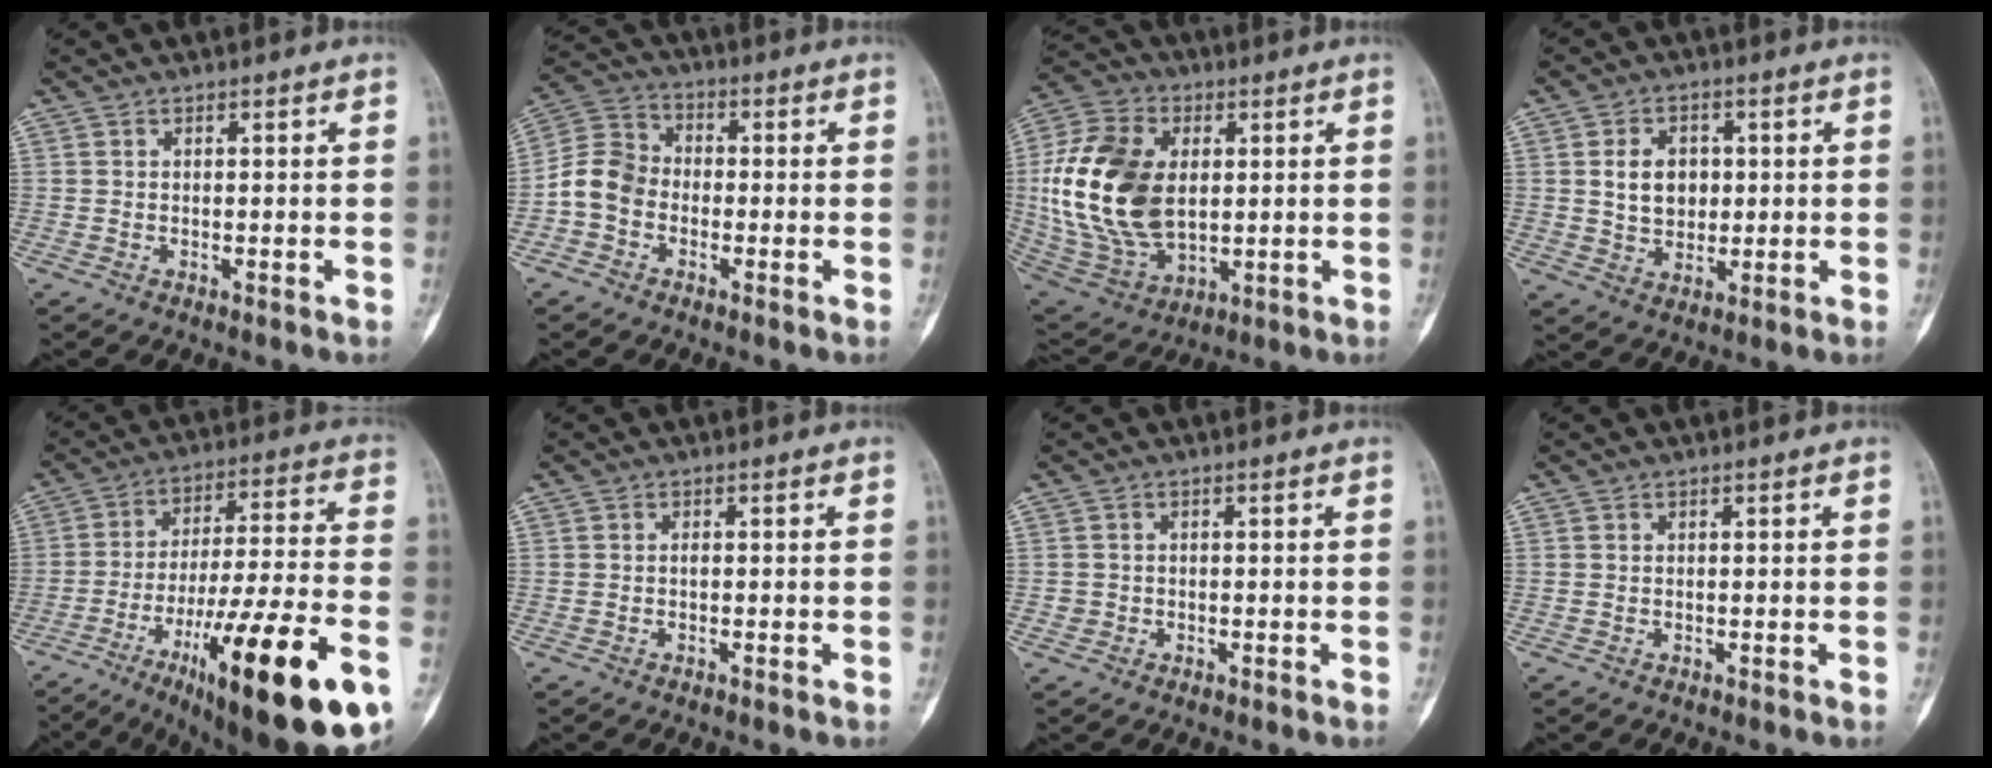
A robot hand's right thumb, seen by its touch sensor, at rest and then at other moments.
{"total": 7.6, "force": [-2.0, 6.3, 3.9], "torque": [-0.063, 0.028, -0.052]}
{"total": 22.1, "force": [2.1, 14.3, 16.8], "torque": [-0.337, -0.010, 0.049]}
{"total": 7.4, "force": [1.2, 5.5, 4.8], "torque": [-0.051, -0.006, 0.023]}
{"total": 27.2, "force": [-13.0, 5.4, 23.3], "torque": [-0.333, 0.045, -0.198]}
{"total": 0.5, "force": [-0.2, 0.2, 0.5], "torque": [-0.009, 0.000, -0.005]}
{"total": 1.0, "force": [-0.3, 0.9, 0.1], "torque": [0.004, 0.005, -0.007]}
{"total": 0.0}